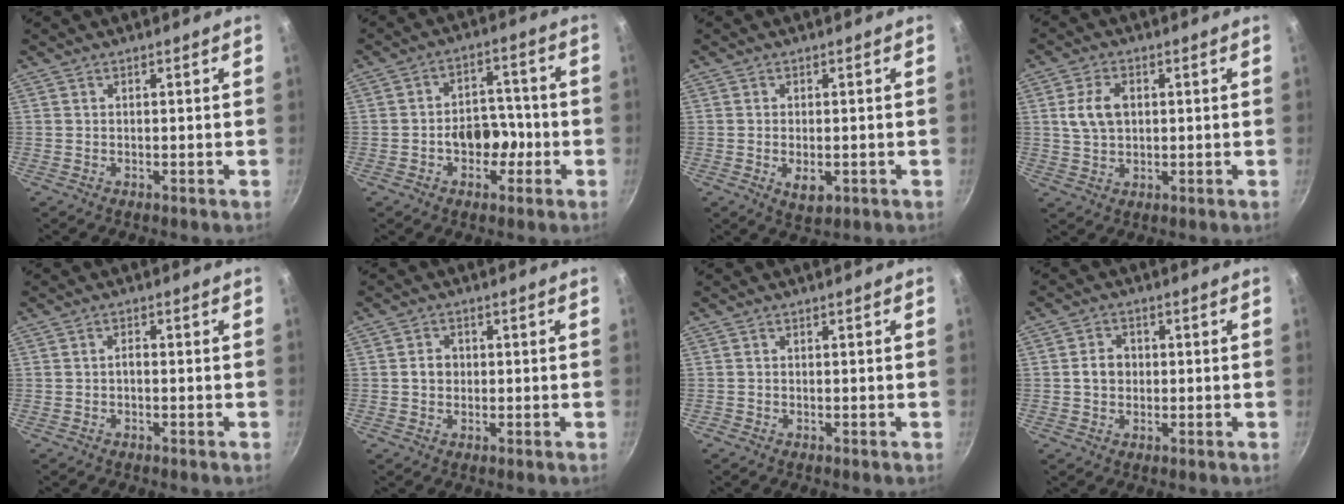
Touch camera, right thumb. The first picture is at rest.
{"total": 8.3, "force": [-2.1, 5.9, 5.4], "torque": [-0.041, 0.037, -0.037]}
{"total": 3.7, "force": [-1.0, 2.0, 3.0], "torque": [-0.048, -0.001, -0.008]}
{"total": 6.4, "force": [1.2, 4.3, 4.7], "torque": [-0.087, 0.004, 0.024]}
{"total": 1.1, "force": [-0.4, 0.6, 0.9], "torque": [-0.010, 0.004, -0.009]}
{"total": 2.9, "force": [0.0, 2.5, 1.4], "torque": [-0.011, 0.009, -0.004]}
{"total": 0.0}
{"total": 4.1, "force": [-0.1, 3.4, 2.2], "torque": [-0.026, 0.011, -0.005]}